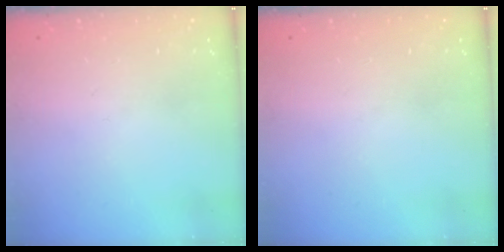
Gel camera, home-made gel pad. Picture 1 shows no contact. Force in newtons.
{"total": 0.0}